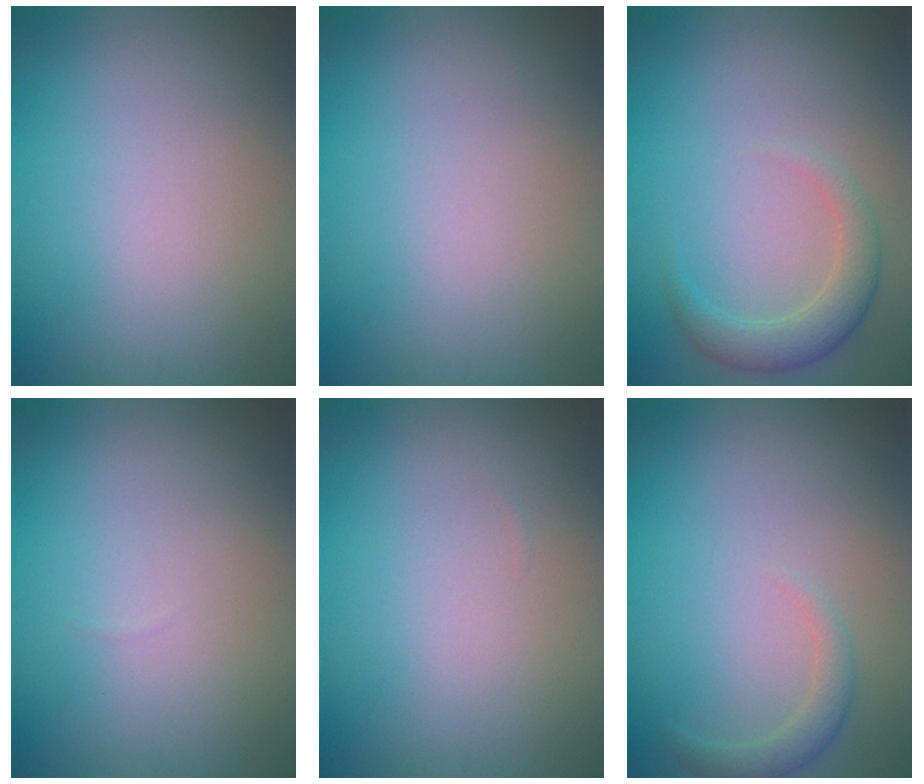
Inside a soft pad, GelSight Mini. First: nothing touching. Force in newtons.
{"total": 0.0}
{"total": 2.8, "press": 2.8, "slide": 0.2}
{"total": 0.0}
{"total": 0.0}
{"total": 1.5, "press": 1.5, "slide": 0.1}